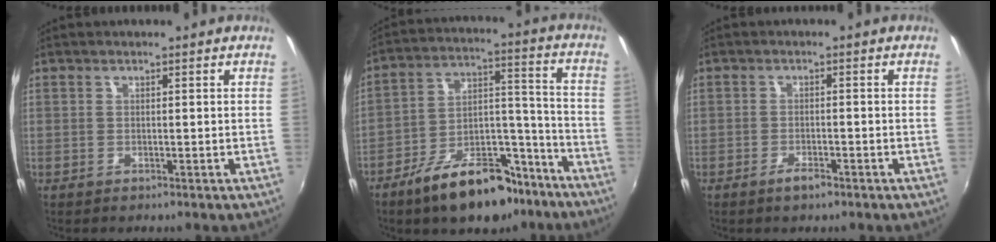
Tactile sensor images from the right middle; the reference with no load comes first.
{"total": 17.7, "force": [-12.2, 8.0, 10.1], "torque": [-0.164, 0.029, -0.178]}
{"total": 2.1, "force": [-1.6, 0.6, 1.3], "torque": [-0.030, -0.001, -0.030]}